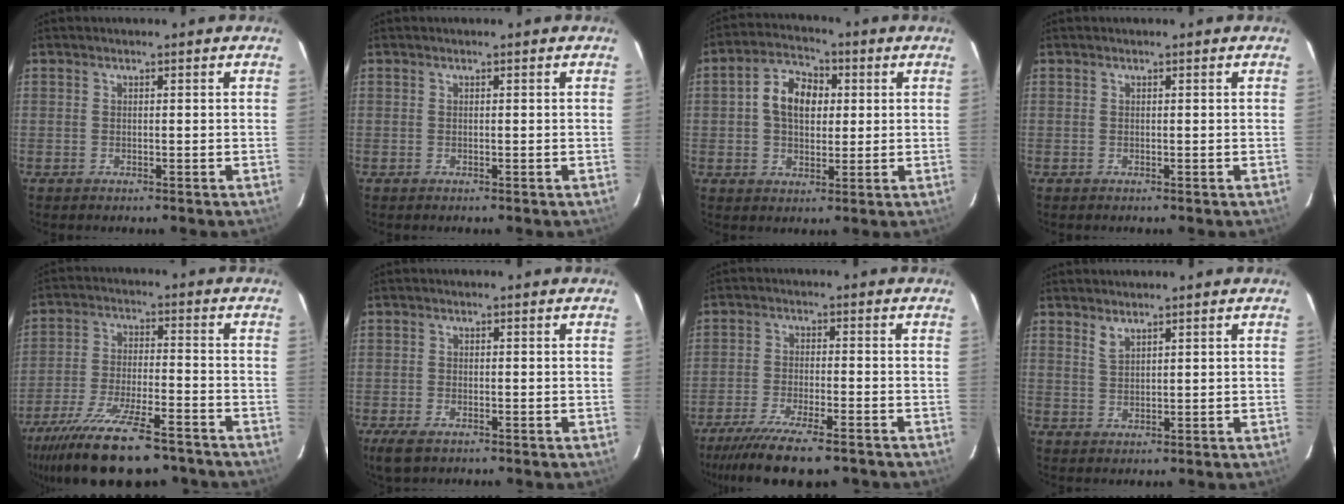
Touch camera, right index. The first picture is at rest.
{"total": 0.0}
{"total": 8.6, "force": [1.3, 5.9, 6.1], "torque": [-0.114, 0.026, 0.022]}
{"total": 0.0}
{"total": 21.0, "force": [-16.5, 5.4, 11.7], "torque": [-0.233, -0.045, -0.263]}
{"total": 4.2, "force": [-2.8, 1.8, 2.5], "torque": [-0.064, -0.014, -0.053]}
{"total": 13.6, "force": [-10.7, 2.7, 7.8], "torque": [-0.173, -0.041, -0.180]}
{"total": 1.9, "force": [1.6, 0.4, 0.9], "torque": [-0.017, 0.000, 0.030]}